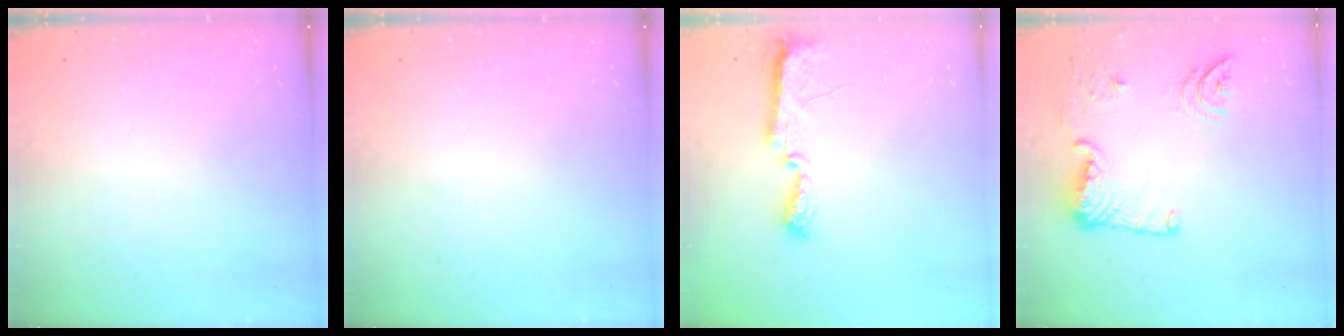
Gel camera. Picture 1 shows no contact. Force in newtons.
{"total": 0.0}
{"total": 9.8, "press": 8.9, "slide": 4.2}
{"total": 15.7, "press": 15.5, "slide": 2.6}